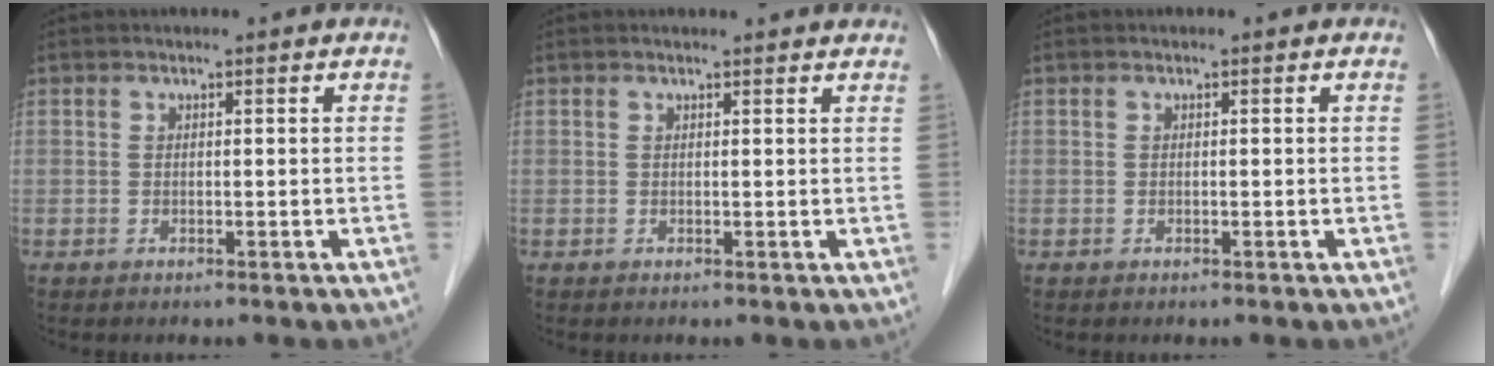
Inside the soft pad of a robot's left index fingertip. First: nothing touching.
{"total": 3.0, "force": [3.0, 0.4, 0.5], "torque": [-0.013, 0.008, 0.025]}
{"total": 0.0}